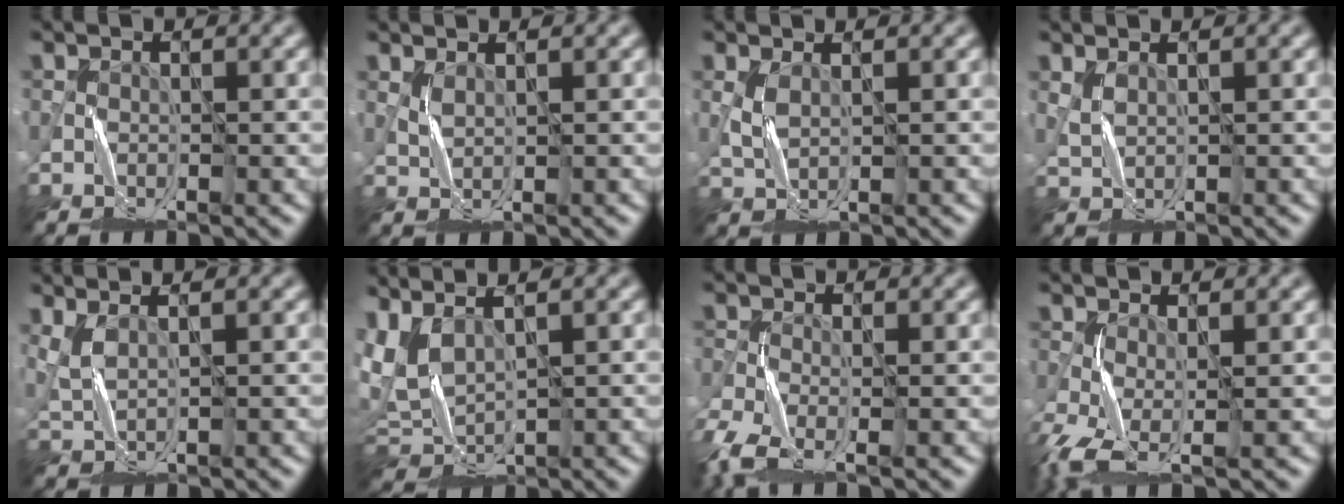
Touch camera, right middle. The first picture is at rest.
{"total": 0.9, "force": [0.8, 0.0, 0.5], "torque": [-0.021, -0.002, 0.019]}
{"total": 1.3, "force": [0.6, 0.3, 1.1], "torque": [-0.037, 0.001, 0.018]}
{"total": 1.0, "force": [0.9, 0.1, 0.5], "torque": [-0.021, -0.001, 0.022]}
{"total": 2.3, "force": [1.5, 0.5, 1.7], "torque": [-0.044, 0.004, 0.036]}
{"total": 3.8, "force": [1.9, 1.8, 2.7], "torque": [-0.081, 0.004, 0.046]}
{"total": 5.1, "force": [-3.1, 2.1, 3.4], "torque": [-0.088, -0.017, -0.072]}
{"total": 5.3, "force": [-2.2, 2.2, 4.3], "torque": [-0.117, -0.012, -0.047]}